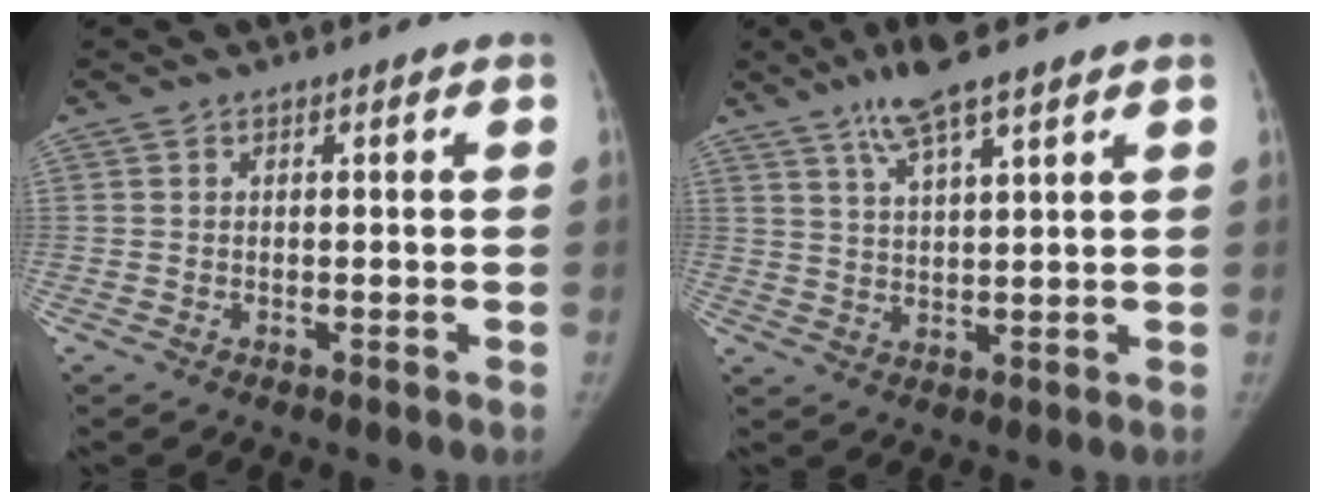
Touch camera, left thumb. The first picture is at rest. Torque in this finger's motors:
{"motor_torque": [1.02, 0.38, 0.82, -0.67, 0.22]}